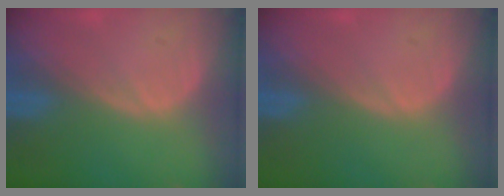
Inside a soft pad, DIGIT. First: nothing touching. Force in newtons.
{"total": 0.0}